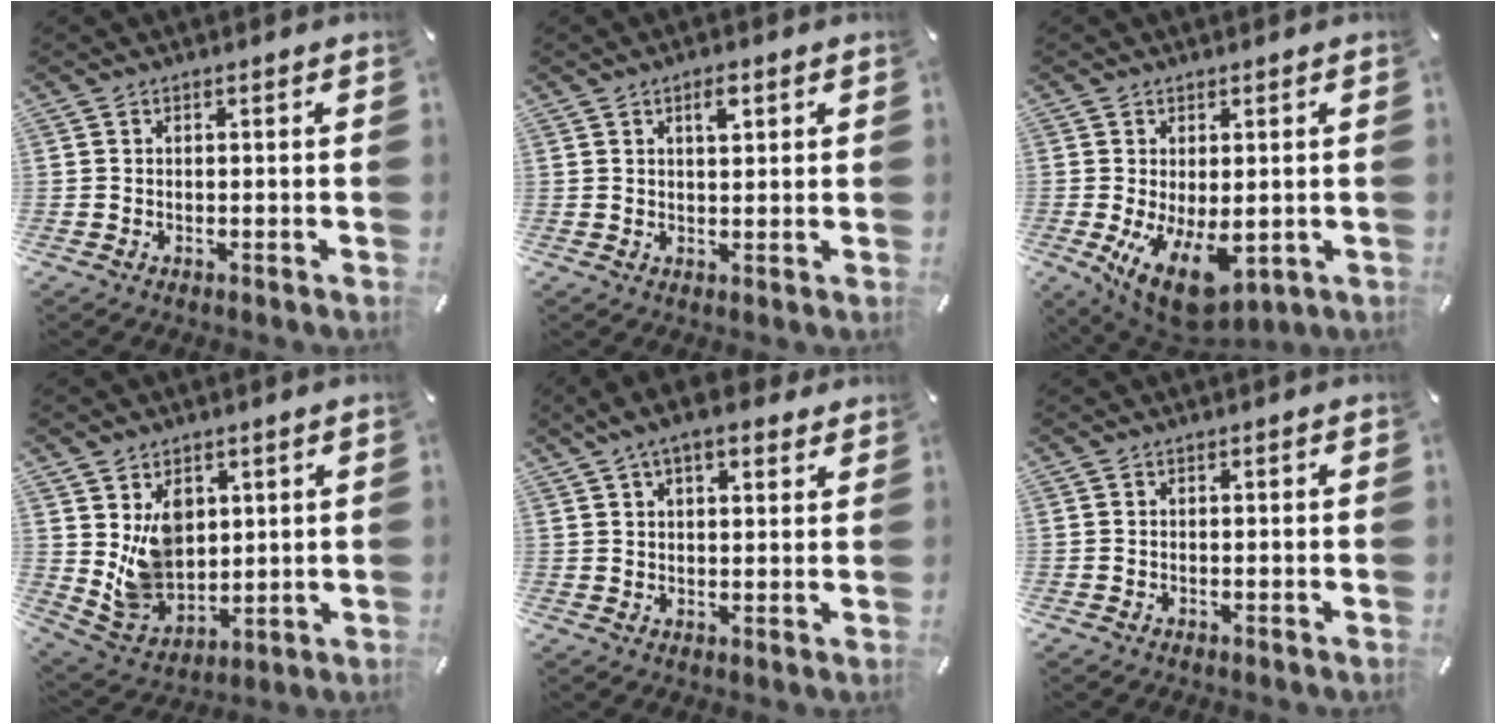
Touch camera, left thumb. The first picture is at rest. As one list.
[{"total": 3.1, "force": [1.6, 1.2, 2.4], "torque": [-0.036, -0.002, 0.023]}, {"total": 11.2, "force": [-2.6, 5.8, 9.2], "torque": [-0.154, -0.003, -0.035]}, {"total": 10.4, "force": [3.5, 8.9, 4.2], "torque": [-0.089, -0.027, 0.071]}, {"total": 7.7, "force": [4.8, 3.3, 5.0], "torque": [-0.081, -0.010, 0.082]}, {"total": 0.0}]